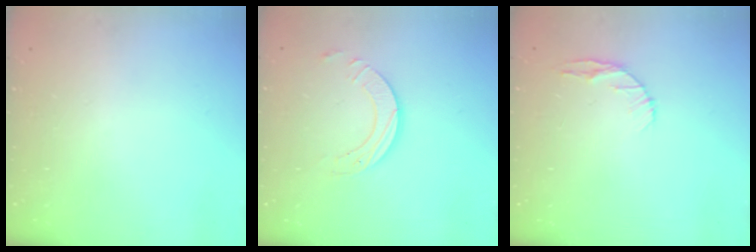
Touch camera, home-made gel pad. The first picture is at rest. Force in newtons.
{"total": 6.9, "press": 6.9, "slide": 0.7}
{"total": 5.8, "press": 5.7, "slide": 0.8}